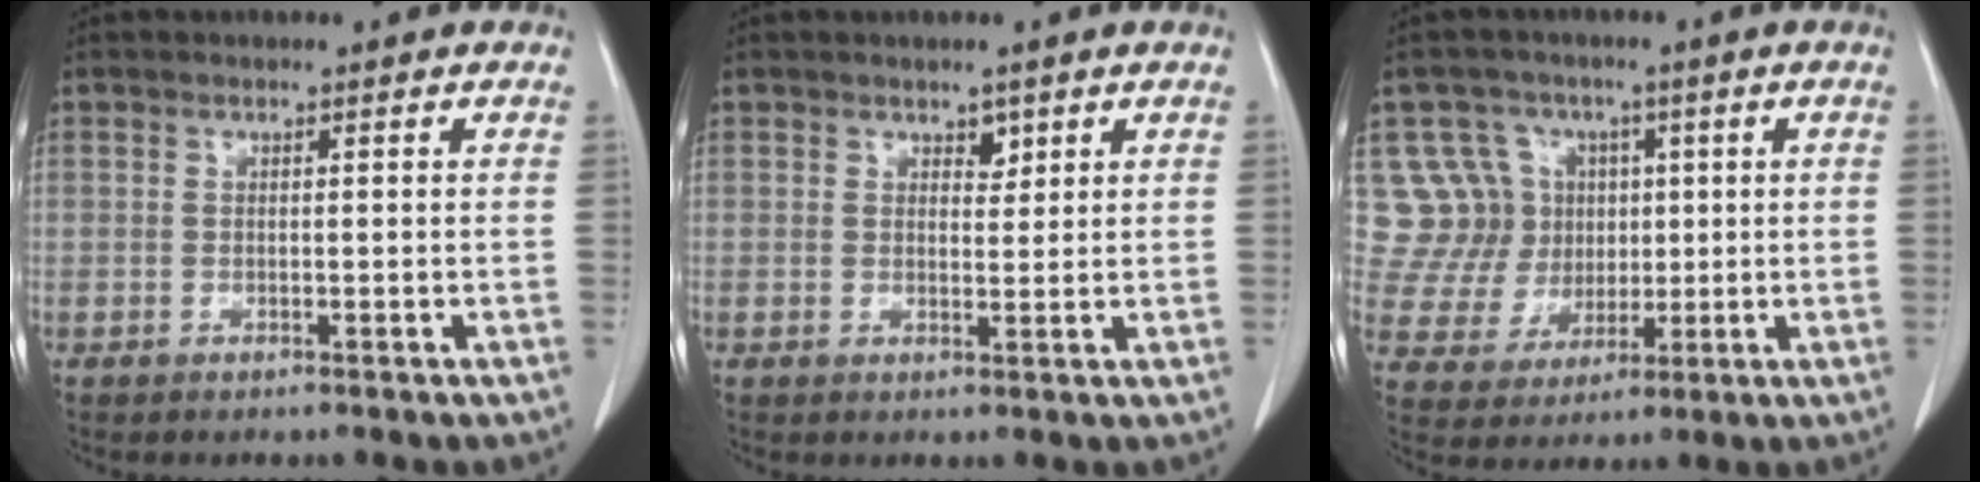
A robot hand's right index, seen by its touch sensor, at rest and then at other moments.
{"total": 1.8, "force": [1.2, 1.0, 0.9], "torque": [-0.010, -0.003, 0.019]}
{"total": 11.5, "force": [3.3, 10.8, 2.0], "torque": [-0.051, 0.044, 0.073]}